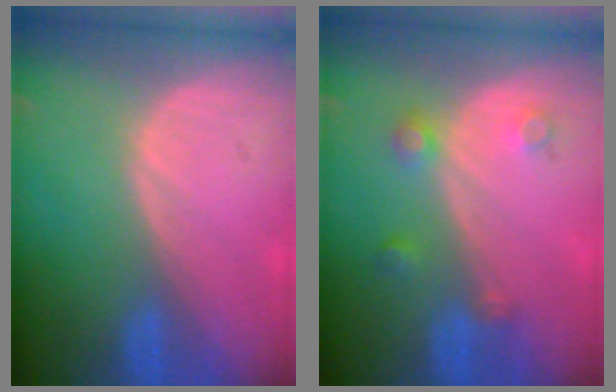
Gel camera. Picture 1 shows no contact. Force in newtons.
{"total": 3.5, "press": 3.1, "slide": 1.6}